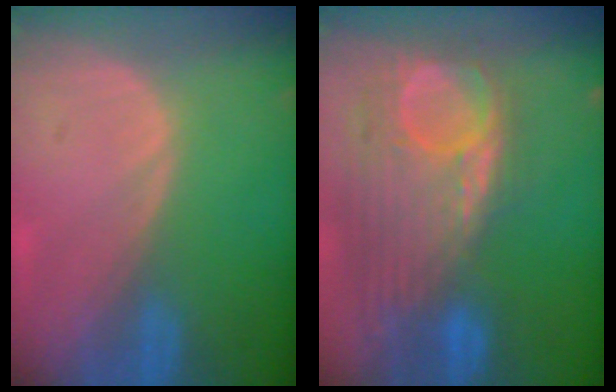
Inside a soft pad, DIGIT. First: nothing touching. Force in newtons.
{"total": 12.2, "press": 10.4, "slide": 6.3}